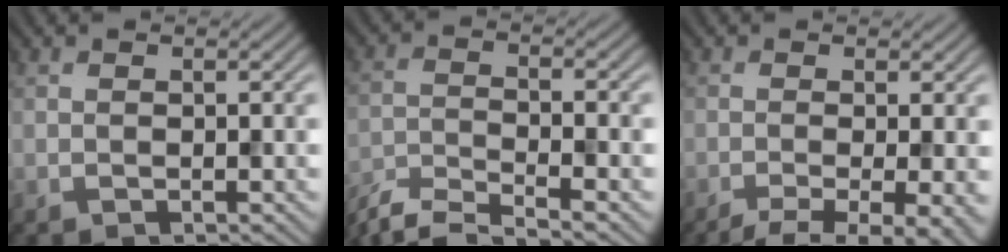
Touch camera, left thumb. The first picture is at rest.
{"total": 7.1, "force": [-6.2, 1.2, 3.4], "torque": [-0.067, -0.009, -0.121]}
{"total": 7.2, "force": [-3.7, 1.8, 5.8], "torque": [-0.082, -0.010, -0.058]}